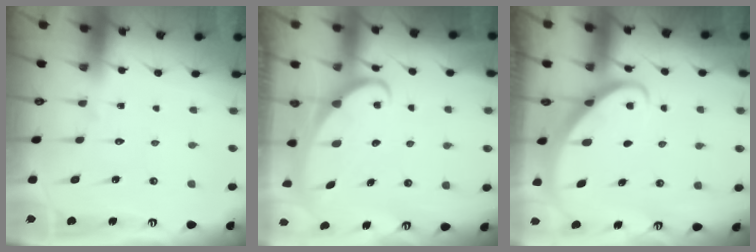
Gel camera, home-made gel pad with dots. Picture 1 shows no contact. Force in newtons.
{"total": 2.3, "press": 2.3, "slide": 0.2}
{"total": 2.8, "press": 2.8, "slide": 0.1}